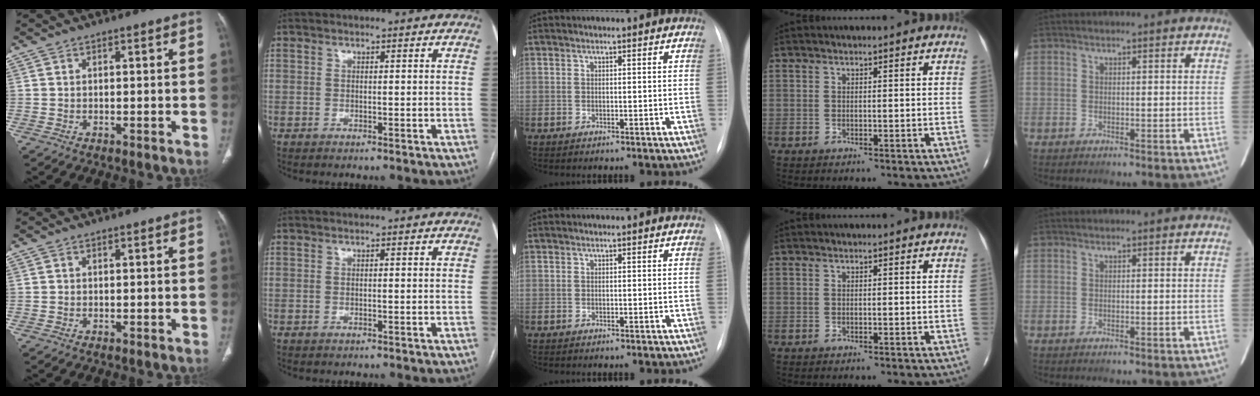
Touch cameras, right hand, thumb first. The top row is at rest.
{}